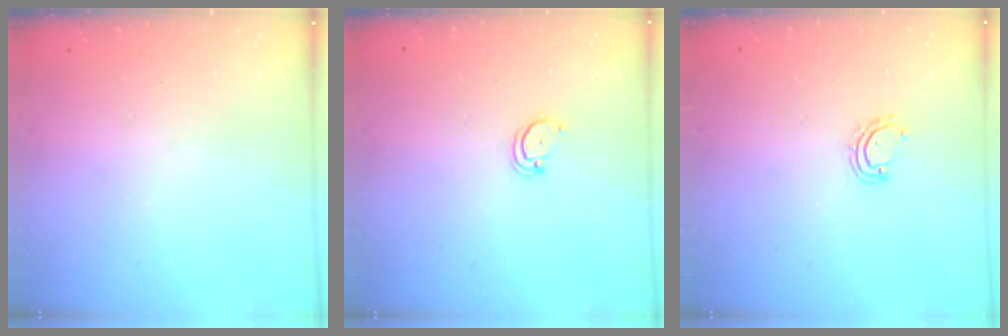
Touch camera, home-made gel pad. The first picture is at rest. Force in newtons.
{"total": 2.5, "press": 2.5, "slide": 0.3}
{"total": 3.2, "press": 3.1, "slide": 0.2}